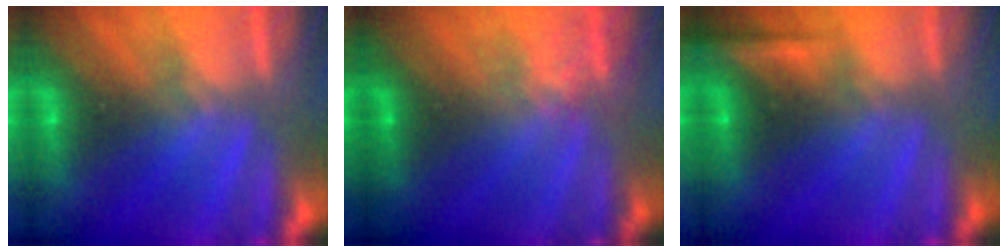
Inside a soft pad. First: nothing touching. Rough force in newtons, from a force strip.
{"total": 2.6}
{"total": 2.3}